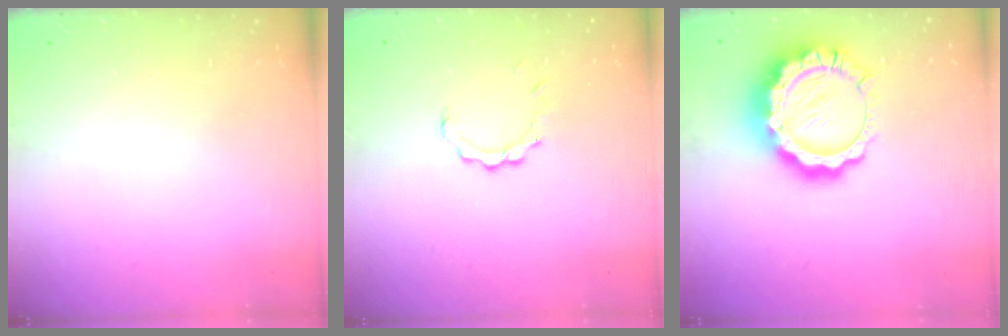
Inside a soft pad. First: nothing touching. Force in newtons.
{"total": 3.8, "press": 3.8, "slide": 0.3}
{"total": 14.8, "press": 14.7, "slide": 1.2}